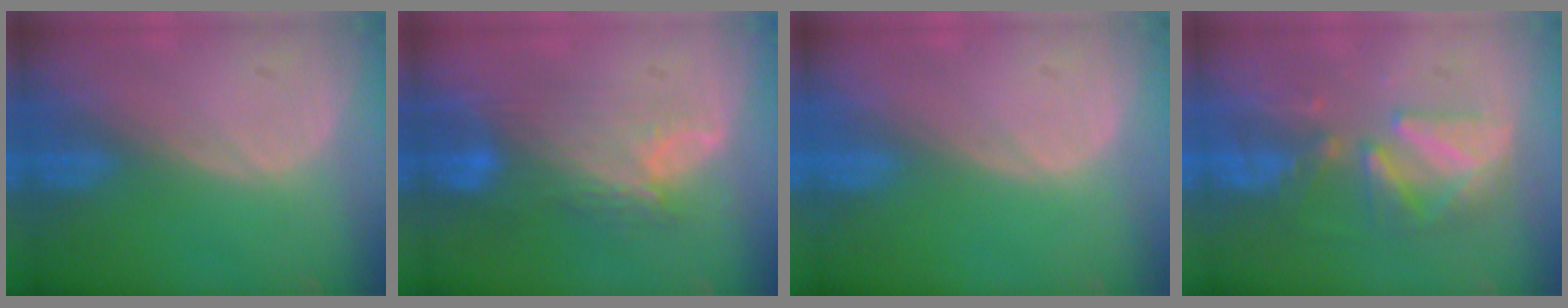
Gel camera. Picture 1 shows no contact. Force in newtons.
{"total": 8.7, "press": 7.8, "slide": 3.8}
{"total": 0.0}
{"total": 7.9, "press": 7.8, "slide": 1.4}